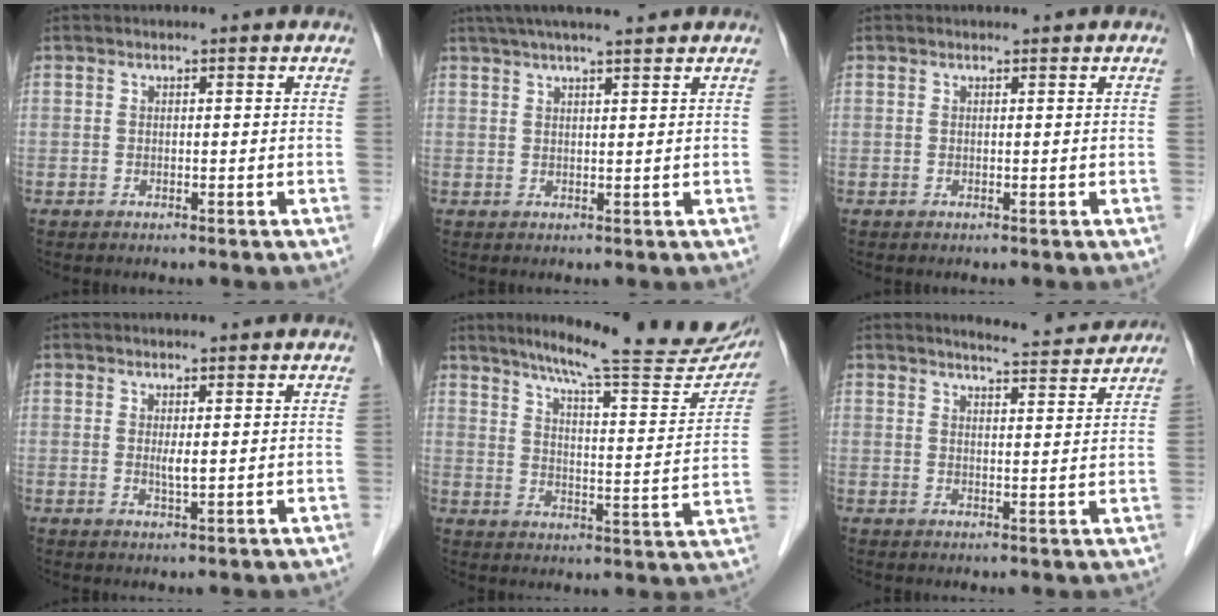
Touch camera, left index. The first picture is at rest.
{"total": 8.9, "force": [7.4, 0.2, 4.9], "torque": [-0.074, 0.029, 0.105]}
{"total": 0.0}
{"total": 1.5, "force": [0.2, 0.1, 1.5], "torque": [-0.031, -0.007, 0.006]}
{"total": 23.1, "force": [19.9, 2.4, 11.6], "torque": [-0.159, -0.046, 0.251]}
{"total": 6.0, "force": [6.0, 0.0, 0.8], "torque": [-0.022, -0.003, 0.075]}